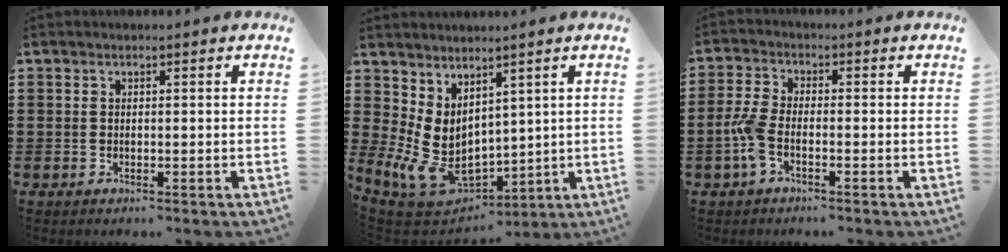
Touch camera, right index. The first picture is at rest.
{"total": 8.4, "force": [1.9, 6.3, 5.3], "torque": [-0.149, -0.032, 0.044]}
{"total": 4.4, "force": [-1.4, 1.8, 3.7], "torque": [-0.091, -0.004, -0.032]}